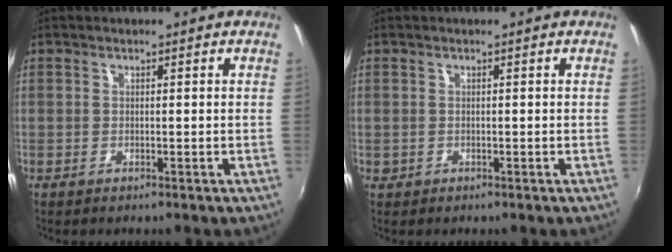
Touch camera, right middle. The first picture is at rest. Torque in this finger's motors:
{"motor_torque": [-0.09, 0.00, 0.03, 0.01]}